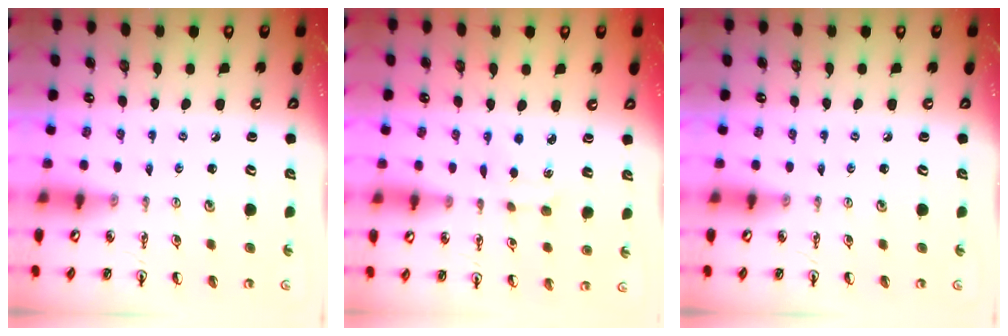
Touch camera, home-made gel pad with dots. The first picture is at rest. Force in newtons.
{"total": 3.4, "press": 3.4, "slide": 0.5}
{"total": 0.0}